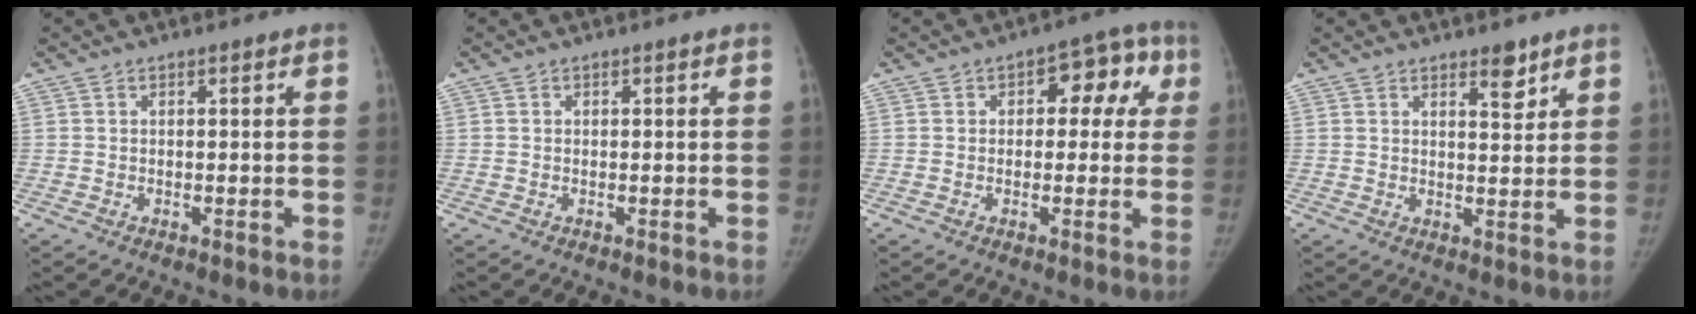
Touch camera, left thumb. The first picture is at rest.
{"total": 0.0}
{"total": 8.7, "force": [2.1, 5.5, 6.4], "torque": [-0.026, 0.020, 0.017]}
{"total": 3.7, "force": [2.7, 1.4, 2.2], "torque": [-0.015, -0.019, 0.040]}